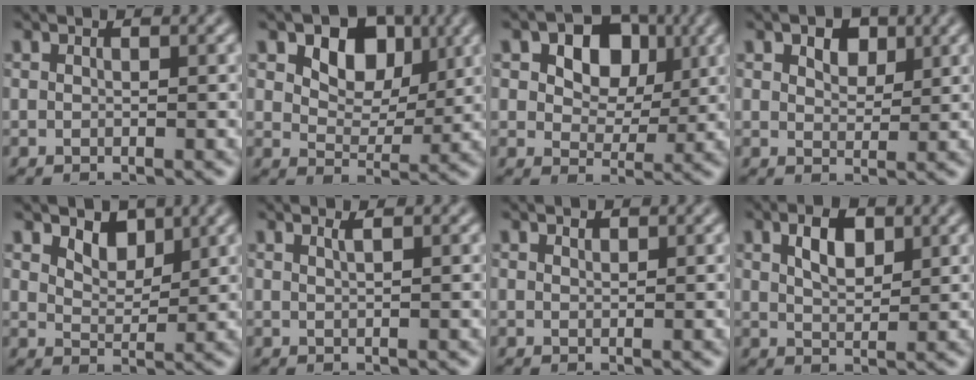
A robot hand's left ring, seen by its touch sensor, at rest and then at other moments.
{"total": 5.8, "force": [2.4, 3.9, 3.5], "torque": [-0.057, -0.006, 0.027]}
{"total": 8.1, "force": [3.2, 5.9, 4.6], "torque": [-0.081, 0.012, 0.038]}
{"total": 3.4, "force": [1.8, 2.0, 1.9], "torque": [-0.028, 0.007, 0.016]}
{"total": 2.7, "force": [1.9, 1.5, 1.3], "torque": [-0.028, -0.010, 0.029]}
{"total": 0.9, "force": [0.6, 0.2, 0.6], "torque": [-0.005, 0.000, 0.009]}
{"total": 0.6, "force": [0.5, 0.2, 0.2], "torque": [-0.003, -0.003, 0.010]}
{"total": 3.3, "force": [1.4, 1.7, 2.5], "torque": [-0.049, 0.005, 0.028]}